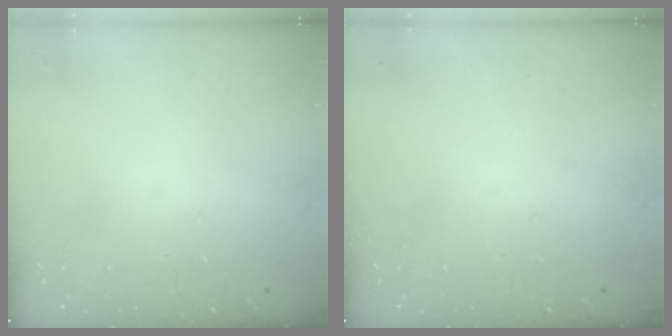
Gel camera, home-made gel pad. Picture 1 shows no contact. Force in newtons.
{"total": 0.0}